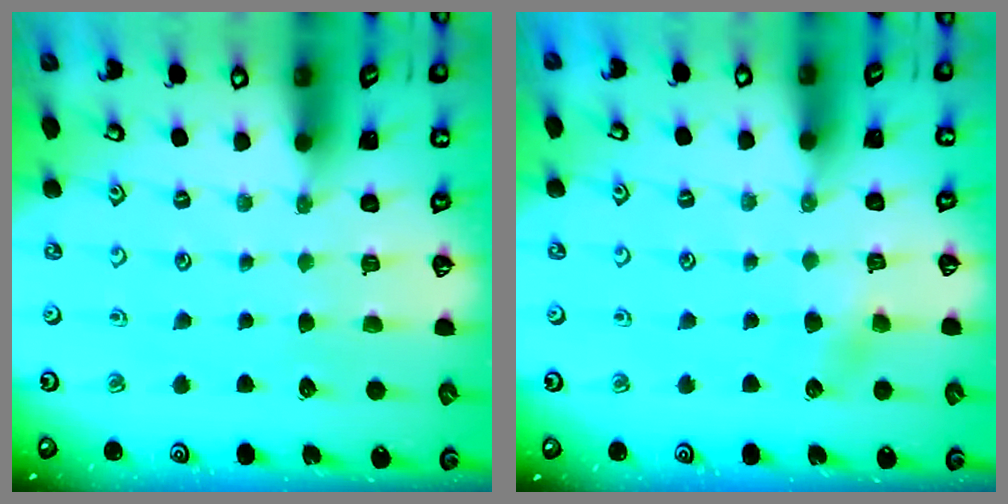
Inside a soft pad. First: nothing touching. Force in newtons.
{"total": 3.1, "press": 3.0, "slide": 0.4}